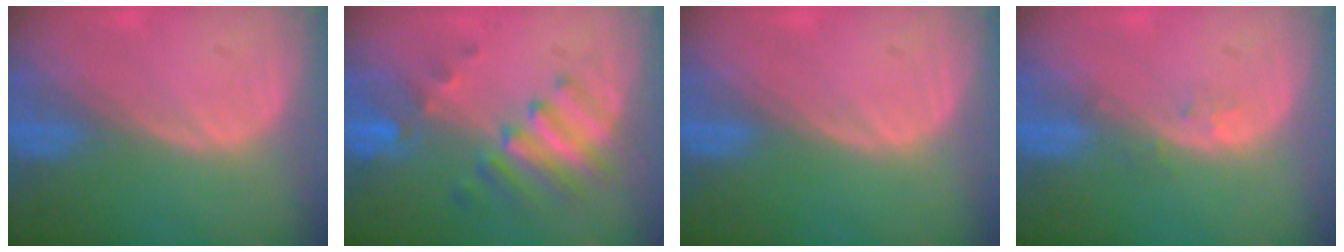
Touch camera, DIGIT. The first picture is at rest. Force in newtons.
{"total": 7.4, "press": 6.8, "slide": 3.0}
{"total": 0.0}
{"total": 1.2, "press": 1.2, "slide": 0.1}